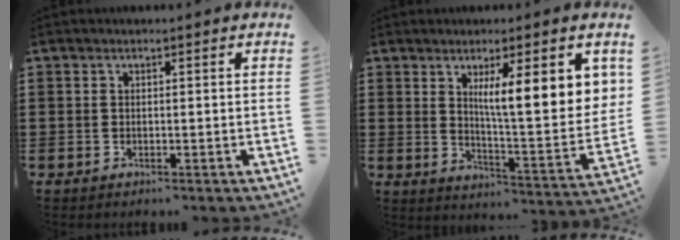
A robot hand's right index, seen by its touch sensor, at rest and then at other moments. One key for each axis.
{"total": 9.5, "fx": 4.2, "fy": 1.6, "fz": 8.4, "tx": -0.144, "ty": -0.020, "tz": 0.065}